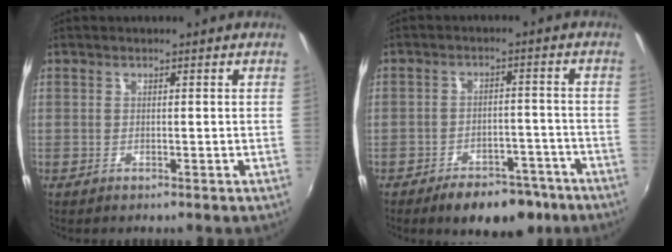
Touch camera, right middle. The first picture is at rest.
{"total": 10.3, "force": [-7.6, 5.1, 4.6], "torque": [-0.083, 0.022, -0.091]}